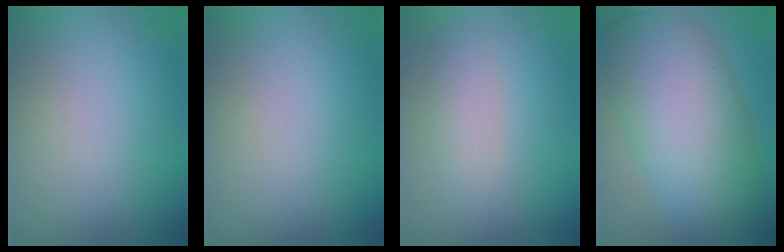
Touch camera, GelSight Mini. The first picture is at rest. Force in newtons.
{"total": 0.0}
{"total": 2.3, "press": 2.3, "slide": 0.1}
{"total": 11.8, "press": 11.7, "slide": 0.5}